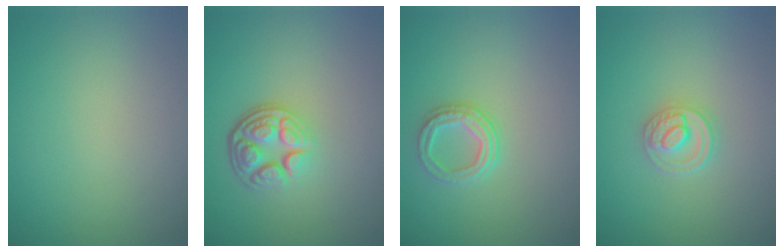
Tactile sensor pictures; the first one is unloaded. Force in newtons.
{"total": 4.8, "press": 3.5, "slide": 3.3}
{"total": 2.7, "press": 2.4, "slide": 1.2}
{"total": 2.8, "press": 2.8, "slide": 0.3}